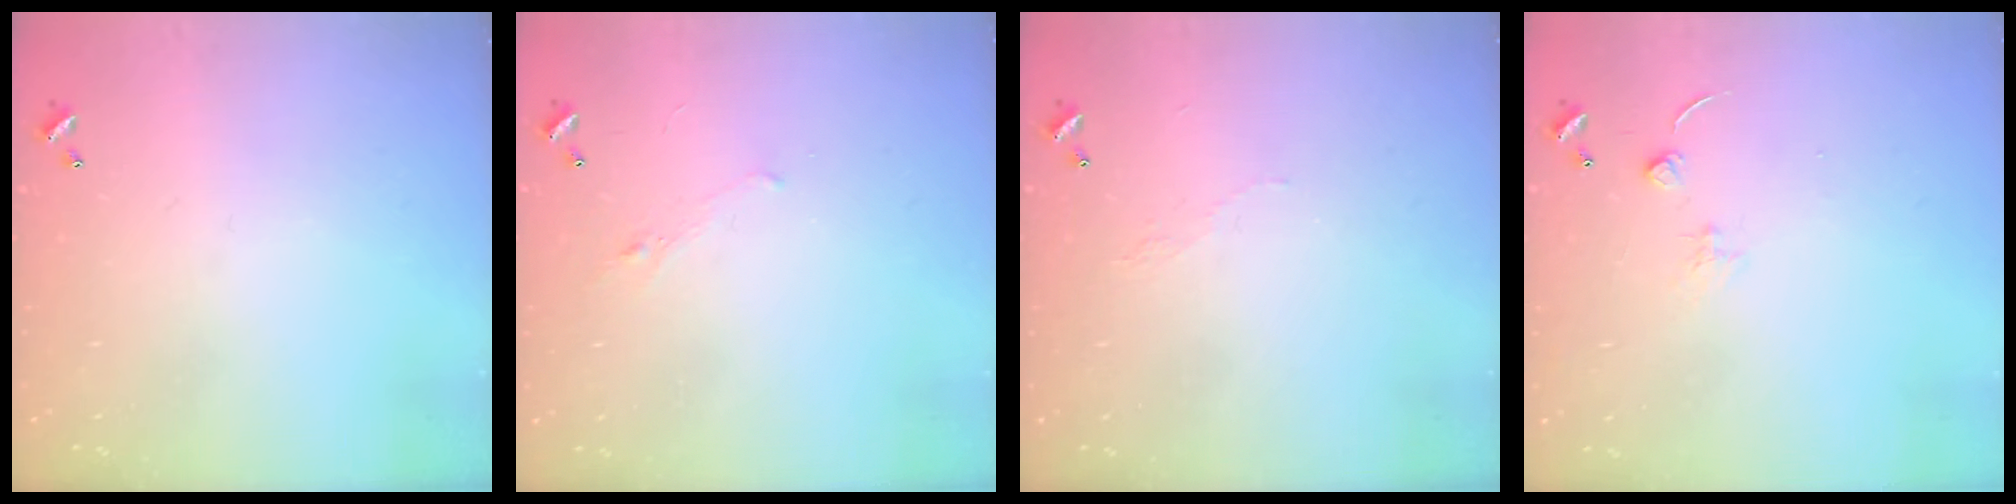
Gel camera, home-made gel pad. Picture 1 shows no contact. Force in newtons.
{"total": 0.7, "press": 0.2, "slide": 0.6}
{"total": 2.9, "press": 2.9, "slide": 0.5}
{"total": 0.9, "press": 0.9, "slide": 0.3}